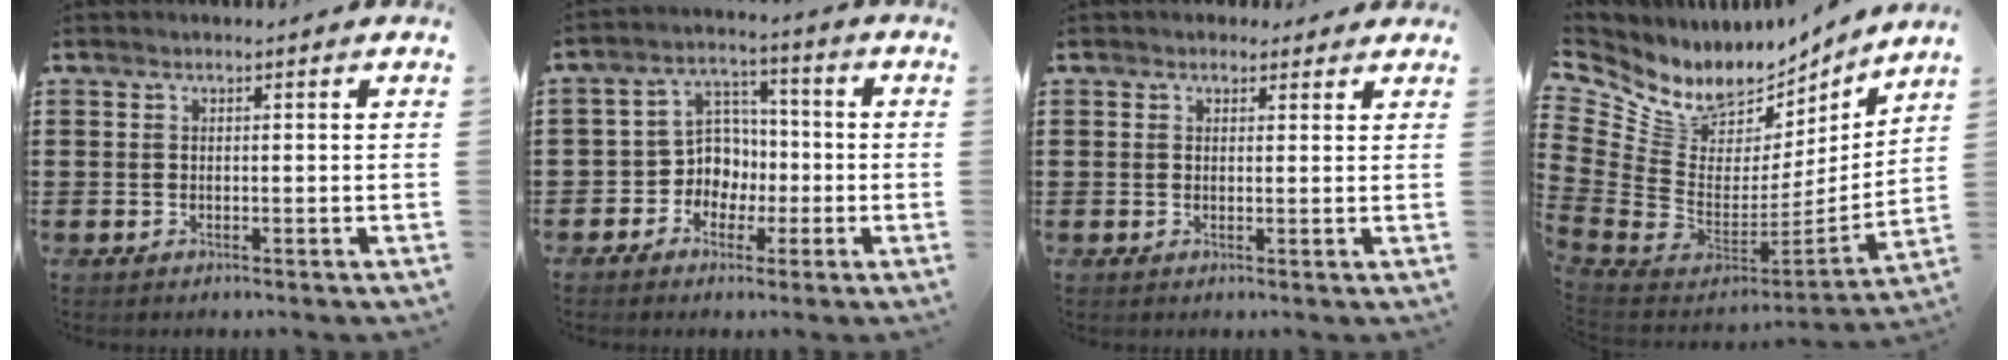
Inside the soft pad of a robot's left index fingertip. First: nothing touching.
{"total": 6.1, "force": [-1.5, 5.7, 1.6], "torque": [-0.059, 0.004, -0.031]}
{"total": 1.8, "force": [1.5, 1.0, 0.3], "torque": [-0.002, 0.005, 0.027]}
{"total": 8.3, "force": [5.5, 5.5, 2.9], "torque": [-0.095, -0.061, 0.099]}